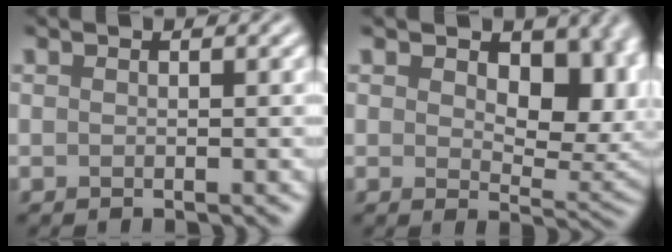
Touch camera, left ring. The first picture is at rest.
{"total": 9.2, "force": [2.4, 5.4, 7.1], "torque": [-0.101, -0.016, 0.038]}